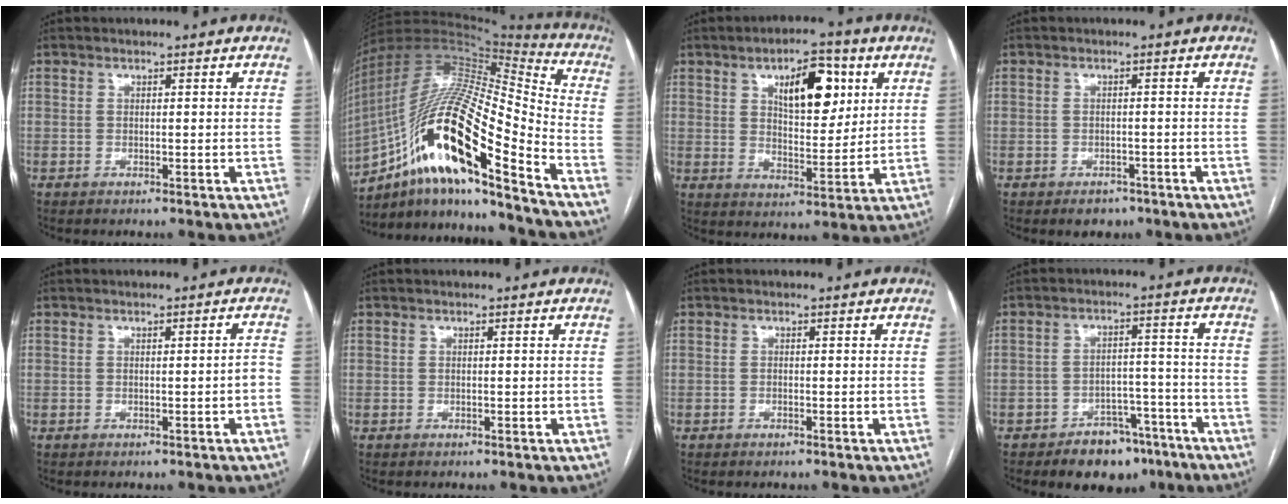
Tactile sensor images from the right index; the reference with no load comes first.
{"total": 24.2, "force": [-12.8, 4.0, 20.1], "torque": [-0.390, -0.001, -0.223]}
{"total": 11.1, "force": [4.5, 4.5, 9.1], "torque": [-0.139, 0.010, 0.076]}
{"total": 2.8, "force": [-1.9, 1.9, 0.8], "torque": [-0.008, 0.004, -0.019]}
{"total": 1.3, "force": [-0.6, 0.1, 1.1], "torque": [-0.010, 0.001, -0.007]}
{"total": 0.0}
{"total": 0.0}
{"total": 8.5, "force": [-6.1, 4.8, 3.5], "torque": [-0.035, 0.022, -0.088]}